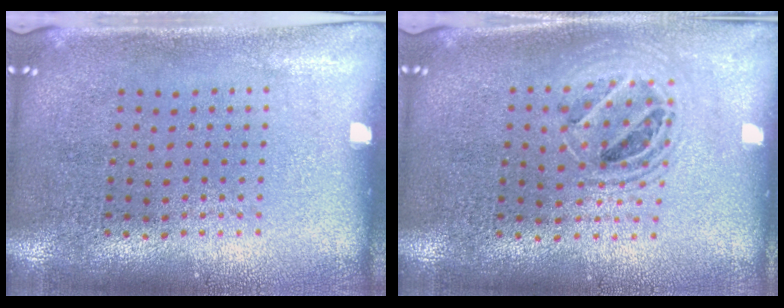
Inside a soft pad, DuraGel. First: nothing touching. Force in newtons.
{"total": 1.5, "press": 1.3, "slide": 0.8}